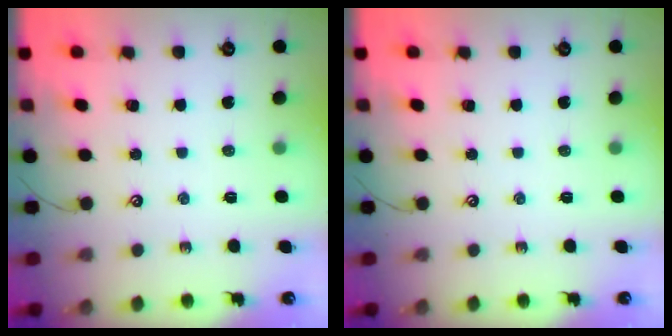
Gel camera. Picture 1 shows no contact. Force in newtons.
{"total": 0.0}